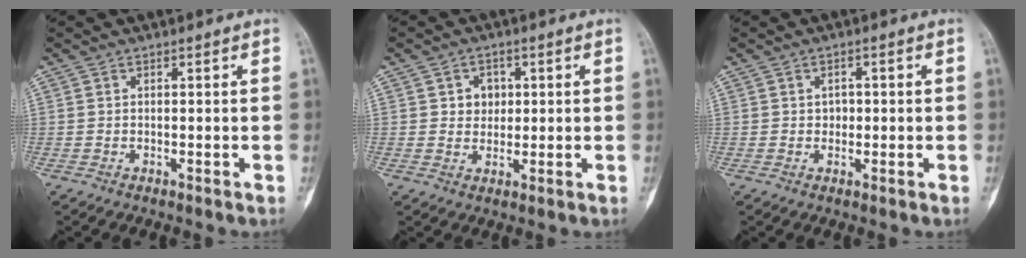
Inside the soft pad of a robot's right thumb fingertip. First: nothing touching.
{"total": 3.9, "force": [0.9, 3.4, 1.8], "torque": [-0.003, 0.000, 0.013]}
{"total": 2.0, "force": [0.0, 1.6, 1.1], "torque": [-0.003, 0.004, -0.001]}